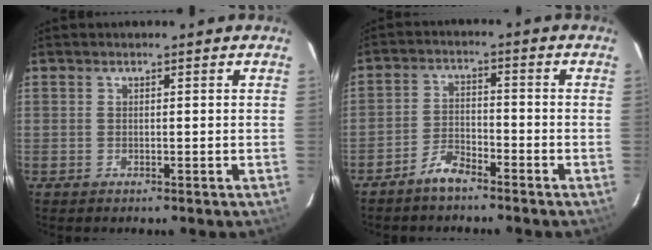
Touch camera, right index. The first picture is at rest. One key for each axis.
{"total": 4.6, "fx": -3.9, "fy": 1.4, "fz": 2.0, "tx": -0.054, "ty": 0.010, "tz": -0.076}